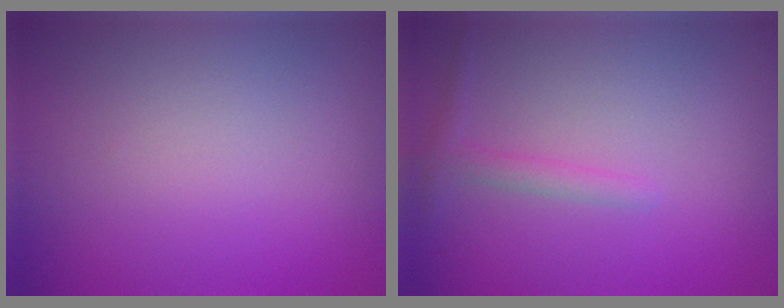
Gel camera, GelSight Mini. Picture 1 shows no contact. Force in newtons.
{"total": 1.3, "press": 1.3, "slide": 0.1}